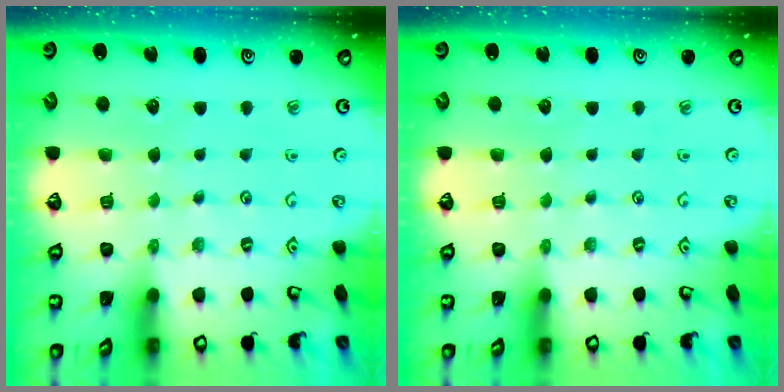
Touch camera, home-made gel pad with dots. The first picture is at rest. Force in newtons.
{"total": 0.0}